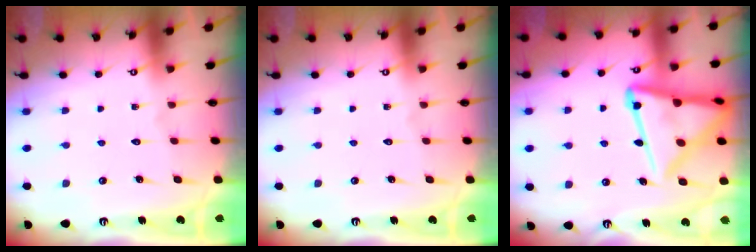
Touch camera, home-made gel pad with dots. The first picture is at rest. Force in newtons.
{"total": 0.0}
{"total": 17.8, "press": 17.8, "slide": 1.6}